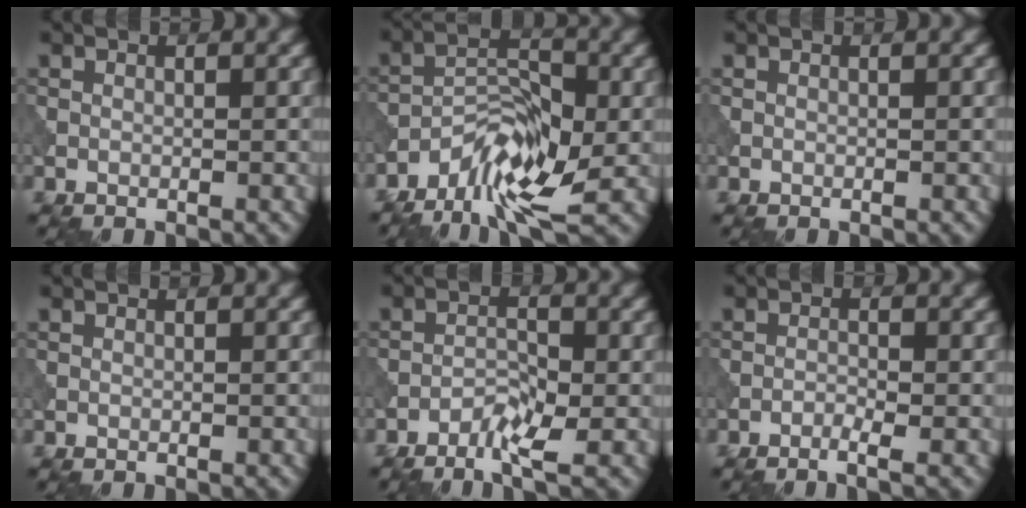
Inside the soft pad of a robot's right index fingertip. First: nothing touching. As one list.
[{"total": 7.1, "force": [-4.5, 2.5, 4.9], "torque": [-0.072, 0.003, -0.085]}, {"total": 0.0}, {"total": 0.0}, {"total": 2.6, "force": [-1.7, 0.6, 1.9], "torque": [-0.034, 0.005, -0.035]}, {"total": 1.2, "force": [-0.8, 0.1, 0.9], "torque": [-0.016, 0.000, -0.019]}]